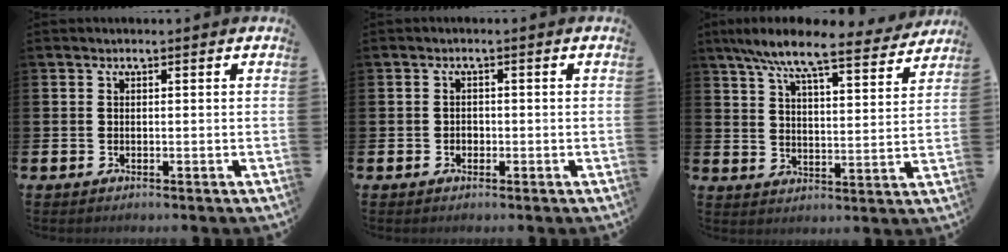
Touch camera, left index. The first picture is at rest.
{"total": 1.1, "force": [-0.5, 0.9, 0.4], "torque": [-0.008, 0.004, -0.011]}
{"total": 9.3, "force": [8.2, 1.2, 4.2], "torque": [-0.100, -0.047, 0.139]}